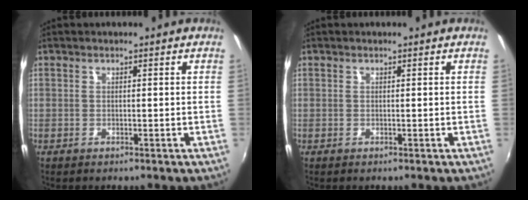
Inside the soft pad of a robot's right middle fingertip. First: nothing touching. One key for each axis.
{"total": 0.0}